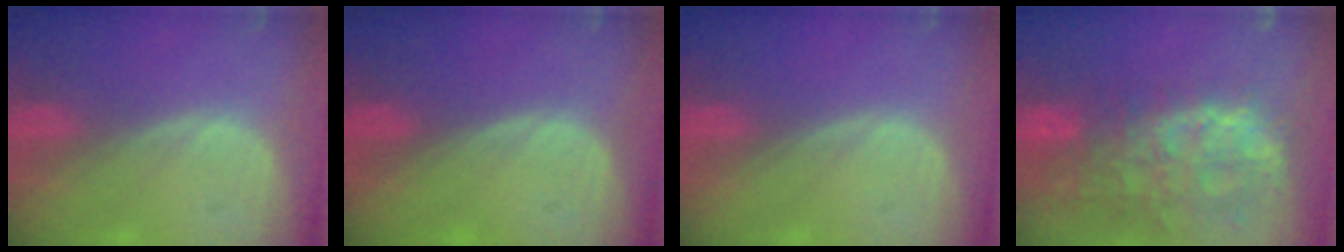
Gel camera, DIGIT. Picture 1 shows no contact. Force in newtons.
{"total": 0.0}
{"total": 0.0}
{"total": 13.7, "press": 11.2, "slide": 7.9}